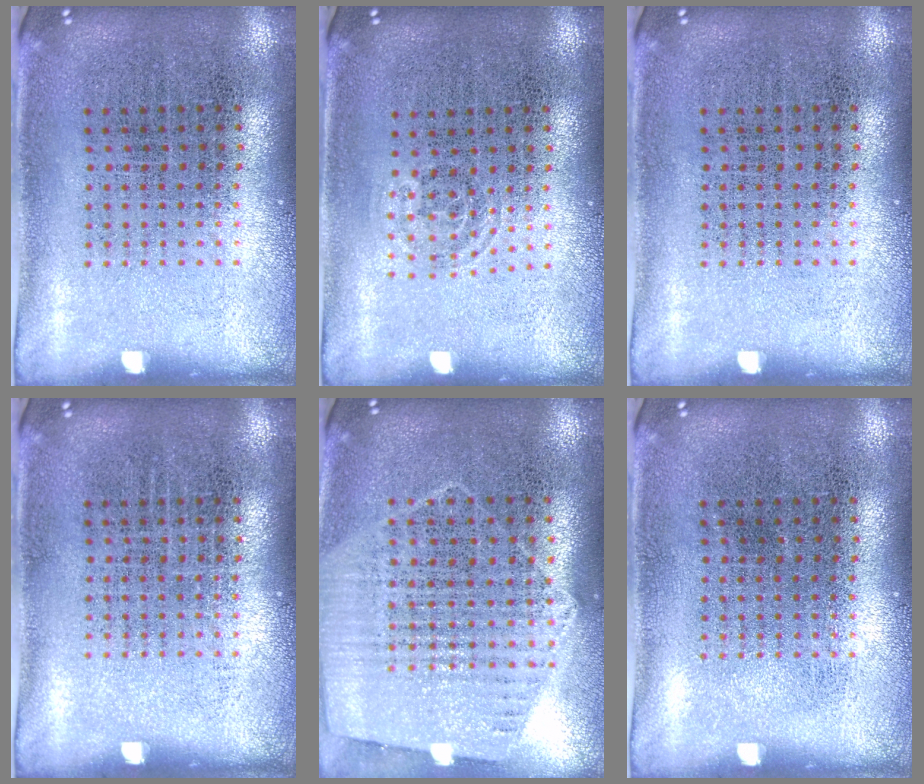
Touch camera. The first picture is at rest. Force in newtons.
{"total": 0.8, "press": 0.5, "slide": 0.6}
{"total": 0.0}
{"total": 0.0}
{"total": 1.2, "press": 1.1, "slide": 0.3}
{"total": 0.0}